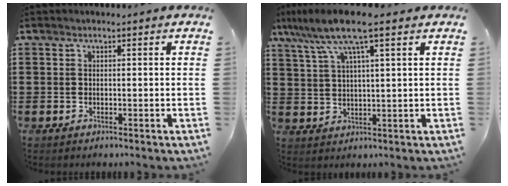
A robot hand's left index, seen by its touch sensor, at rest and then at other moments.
{"total": 8.6, "force": [5.5, 1.1, 6.5], "torque": [-0.140, -0.007, 0.094]}